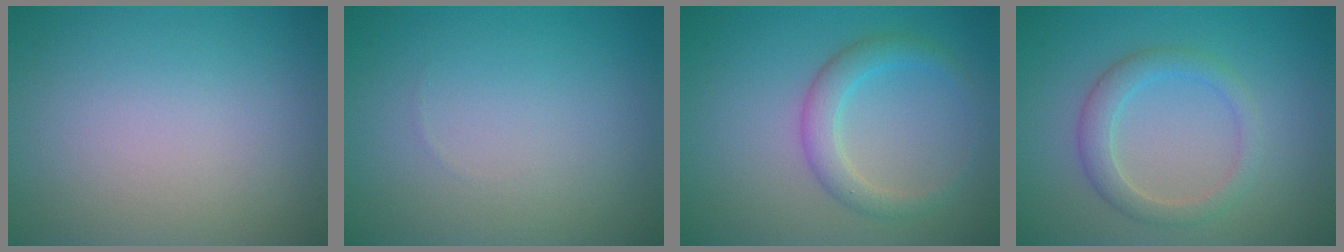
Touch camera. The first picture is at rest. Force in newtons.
{"total": 0.0}
{"total": 2.8, "press": 2.8, "slide": 0.1}
{"total": 2.7, "press": 2.7, "slide": 0.1}